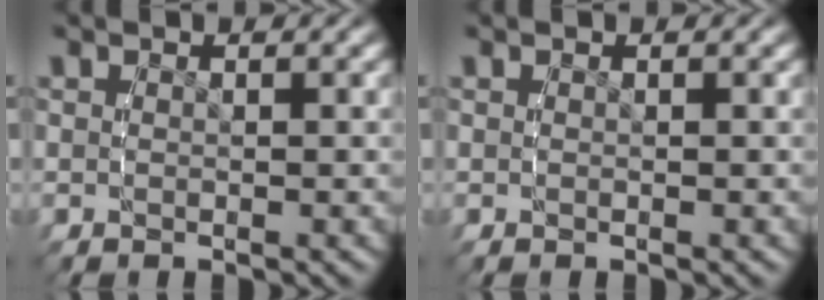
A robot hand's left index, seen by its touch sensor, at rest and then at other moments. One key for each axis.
{"total": 0.0}